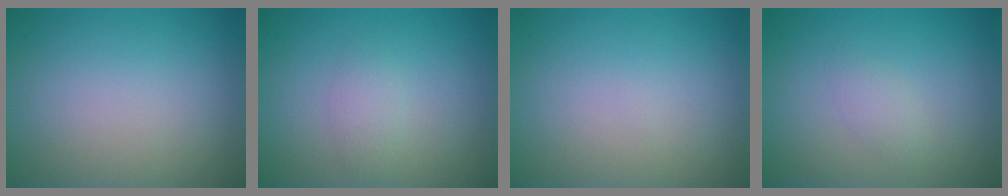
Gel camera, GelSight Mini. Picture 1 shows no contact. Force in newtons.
{"total": 1.4, "press": 1.4, "slide": 0.0}
{"total": 0.0}
{"total": 1.2, "press": 1.2, "slide": 0.1}